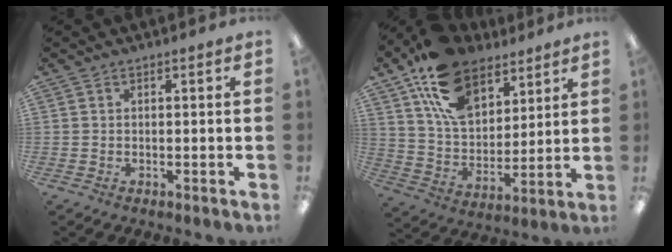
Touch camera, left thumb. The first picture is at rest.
{"total": 17.9, "force": [11.4, 10.6, 8.8], "torque": [-0.169, -0.050, 0.215]}